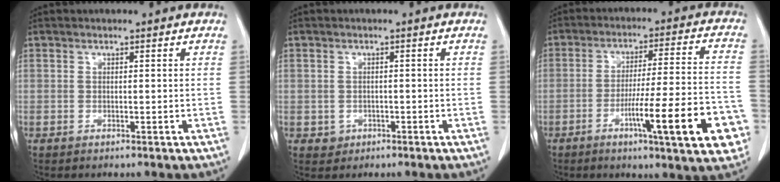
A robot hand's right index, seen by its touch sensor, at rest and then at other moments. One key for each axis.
{"total": 1.9, "fx": -0.7, "fy": 1.8, "fz": 0.1, "tx": 0.005, "ty": 0.008, "tz": -0.007}
{"total": 16.4, "fx": -6.7, "fy": 1.3, "fz": 14.9, "tx": -0.186, "ty": 0.007, "tz": -0.091}